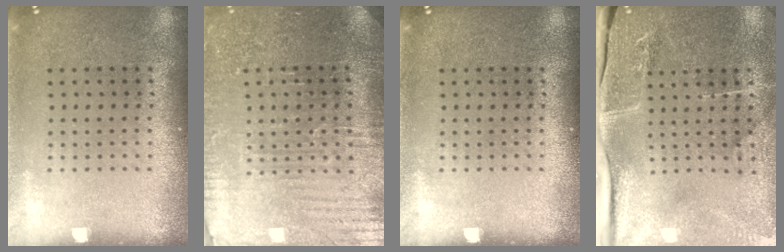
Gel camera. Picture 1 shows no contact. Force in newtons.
{"total": 3.4, "press": 3.4, "slide": 0.5}
{"total": 0.0}
{"total": 4.6, "press": 4.0, "slide": 2.4}